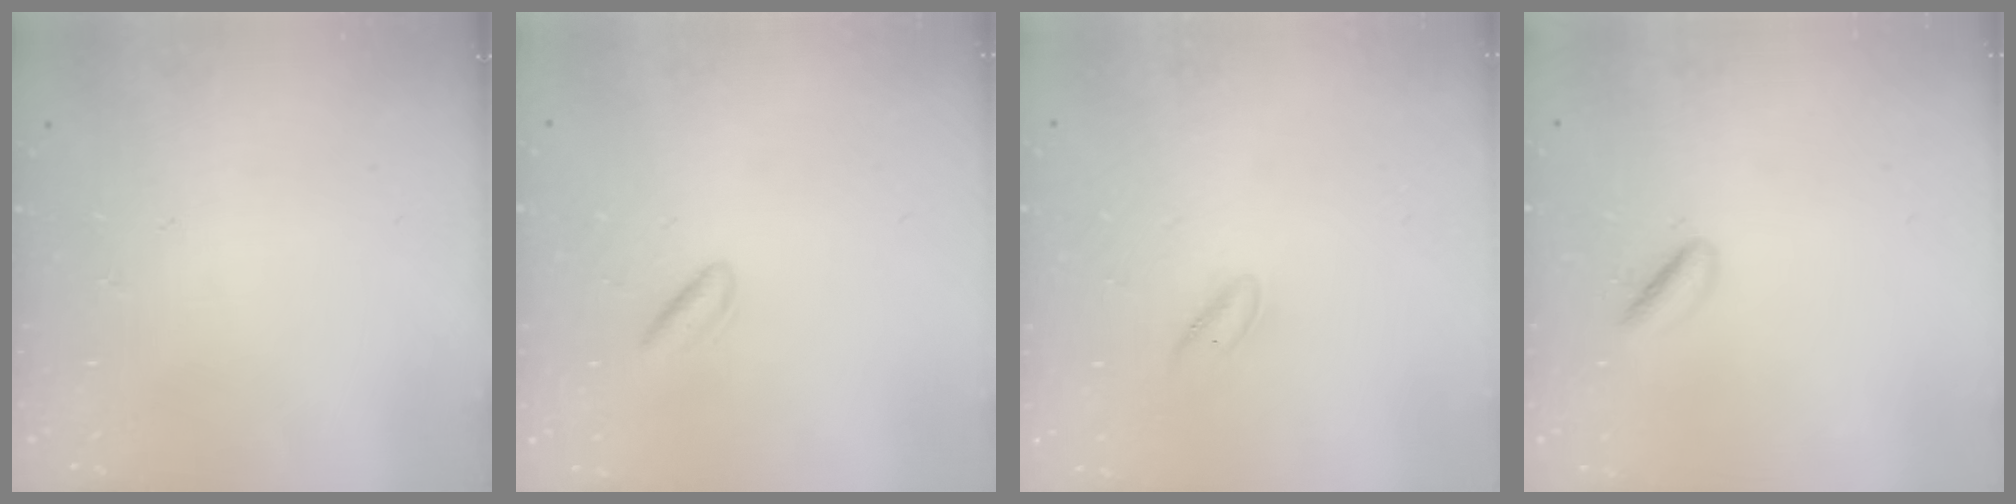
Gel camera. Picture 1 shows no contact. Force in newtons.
{"total": 2.3, "press": 2.0, "slide": 1.3}
{"total": 2.2, "press": 2.0, "slide": 0.8}
{"total": 2.5, "press": 2.4, "slide": 0.8}